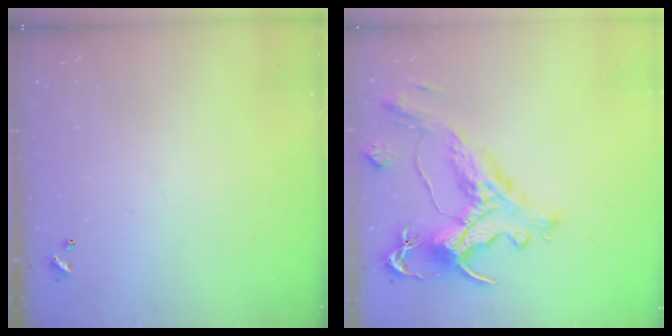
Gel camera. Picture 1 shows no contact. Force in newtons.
{"total": 1.6, "press": 1.0, "slide": 1.3}